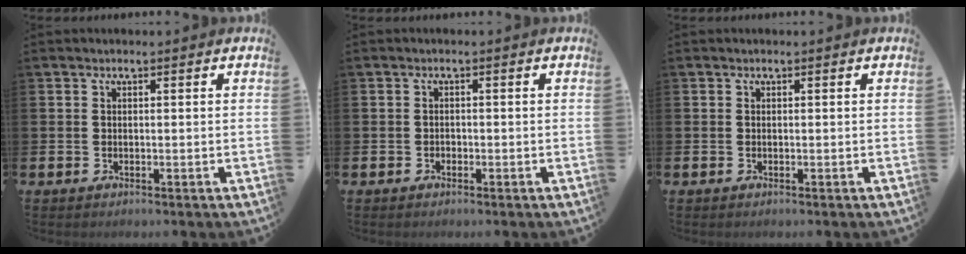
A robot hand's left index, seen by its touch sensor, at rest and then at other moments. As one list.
[{"total": 0.8, "force": [-0.5, 0.6, 0.1], "torque": [-0.008, 0.005, -0.011]}, {"total": 0.0}]